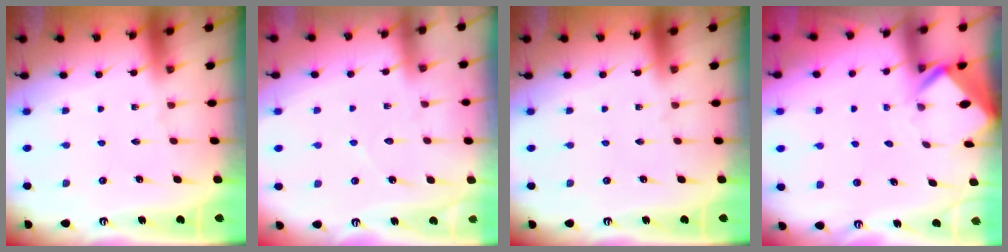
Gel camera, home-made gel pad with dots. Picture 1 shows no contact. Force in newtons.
{"total": 5.7, "press": 5.7, "slide": 0.6}
{"total": 0.0}
{"total": 2.8, "press": 2.8, "slide": 0.2}